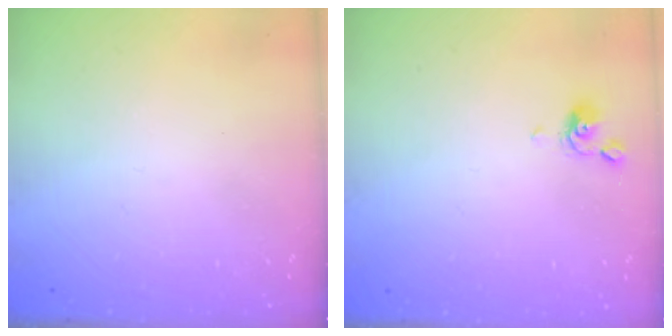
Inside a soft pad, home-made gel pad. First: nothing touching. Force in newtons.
{"total": 0.9, "press": 0.8, "slide": 0.3}